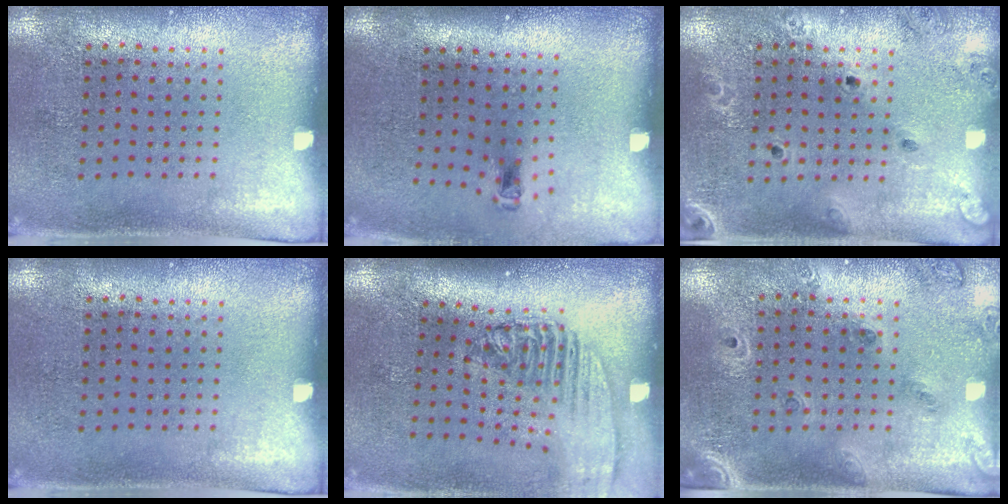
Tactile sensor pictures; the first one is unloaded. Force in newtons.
{"total": 0.8, "press": 0.4, "slide": 0.7}
{"total": 1.7, "press": 1.7, "slide": 0.4}
{"total": 0.0}
{"total": 2.3, "press": 1.7, "slide": 1.5}
{"total": 1.5, "press": 1.4, "slide": 0.6}